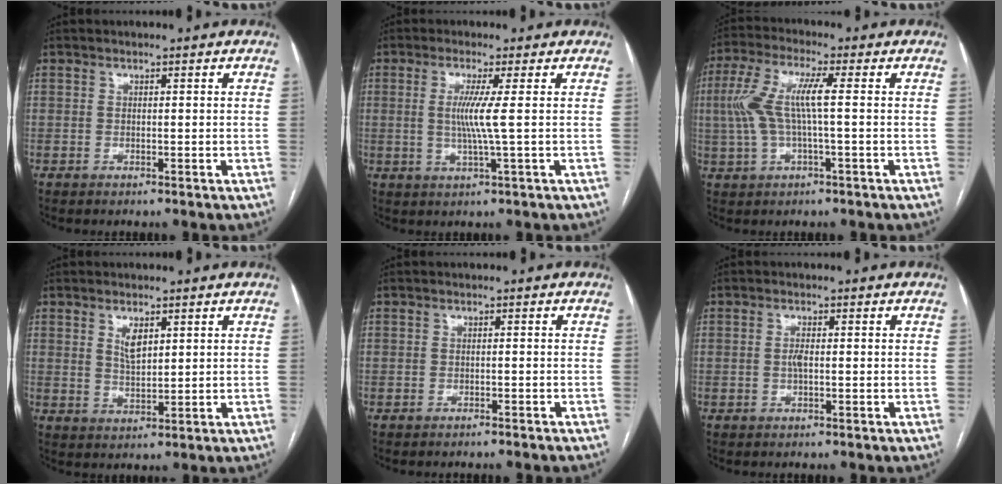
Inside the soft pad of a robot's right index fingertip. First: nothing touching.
{"total": 4.8, "force": [0.4, -1.1, 4.6], "torque": [-0.095, -0.009, 0.007]}
{"total": 8.5, "force": [0.4, 1.5, 8.3], "torque": [-0.190, 0.025, 0.006]}
{"total": 3.4, "force": [1.6, 1.4, 2.7], "torque": [-0.054, -0.001, 0.036]}
{"total": 2.1, "force": [-1.9, 0.2, 0.8], "torque": [-0.015, -0.001, -0.021]}
{"total": 1.5, "force": [-0.2, 0.3, 1.5], "torque": [-0.032, 0.001, -0.003]}